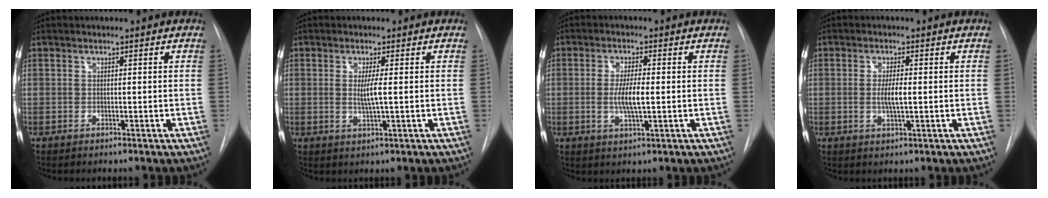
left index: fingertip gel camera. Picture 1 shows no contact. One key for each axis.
{"total": 2.7, "fx": 0.0, "fy": -0.2, "fz": 2.7, "tx": -0.056, "ty": -0.008, "tz": 0.001}
{"total": 4.8, "fx": -0.5, "fy": 0.8, "fz": 4.7, "tx": -0.094, "ty": -0.008, "tz": -0.008}
{"total": 3.1, "fx": -0.3, "fy": 0.4, "fz": 3.1, "tx": -0.058, "ty": -0.005, "tz": -0.004}